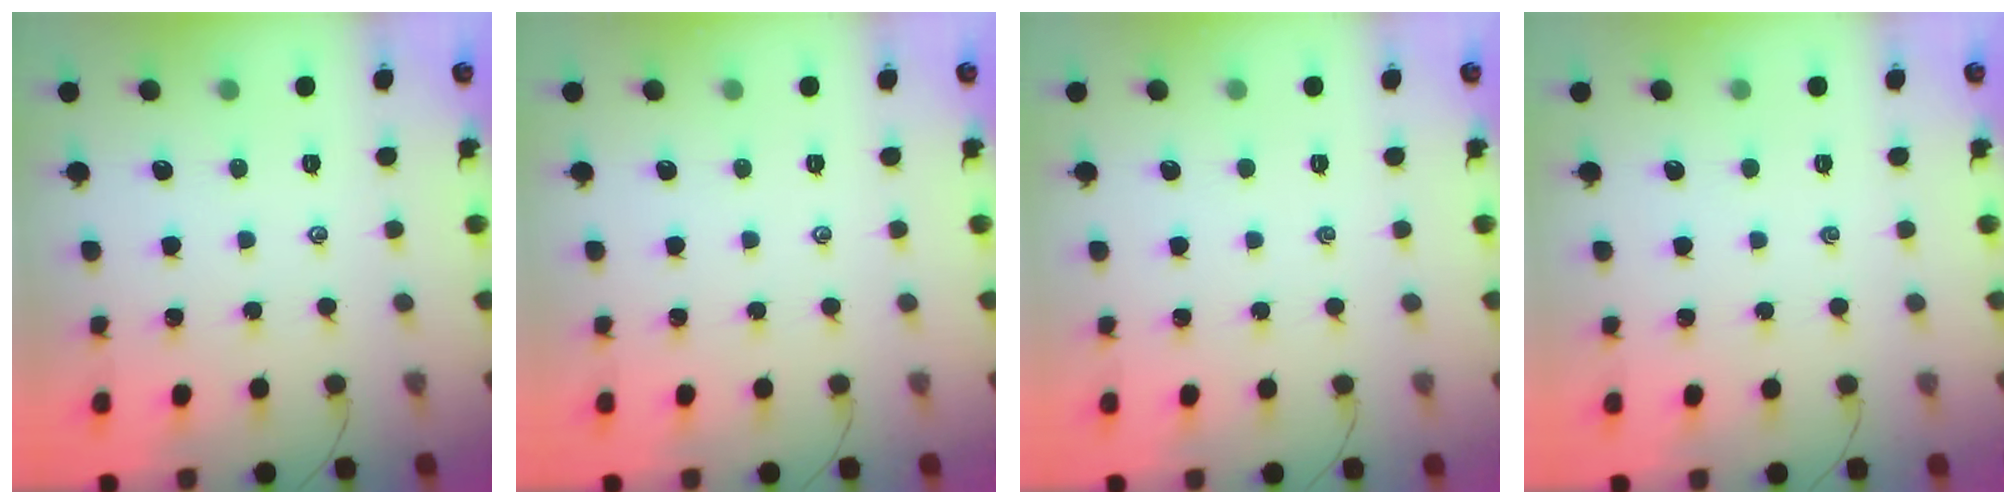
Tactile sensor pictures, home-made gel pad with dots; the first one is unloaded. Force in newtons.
{"total": 0.0}
{"total": 0.0}
{"total": 0.0}